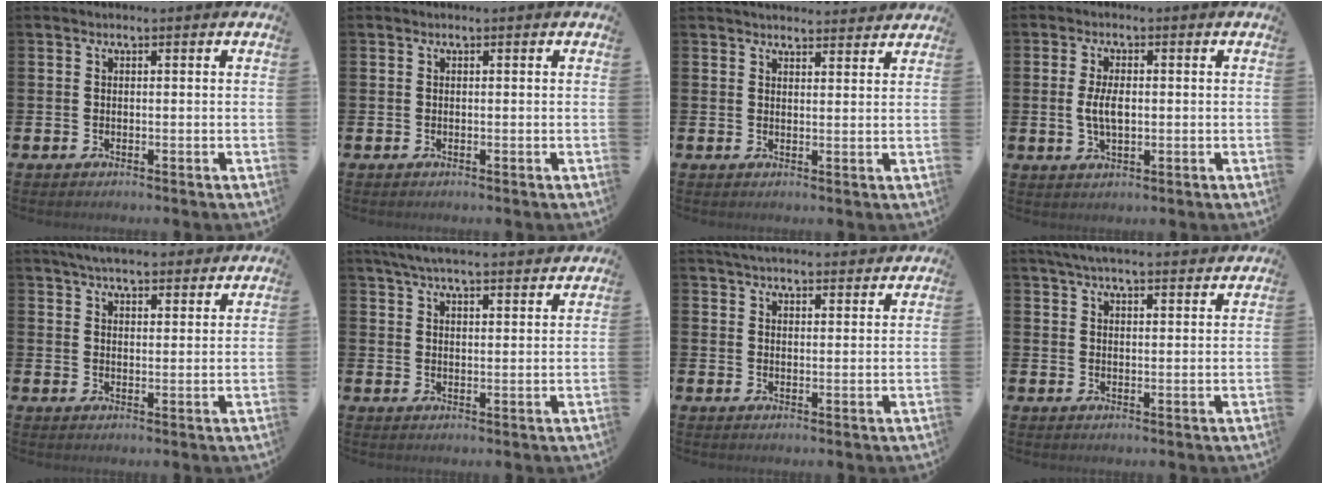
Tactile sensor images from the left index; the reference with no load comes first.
{"total": 0.0}
{"total": 3.1, "force": [3.1, 0.5, 0.3], "torque": [-0.001, -0.018, 0.054]}
{"total": 4.0, "force": [0.2, 1.9, 3.5], "torque": [-0.062, -0.001, -0.004]}
{"total": 5.3, "force": [5.1, 0.9, 1.2], "torque": [-0.035, -0.016, 0.094]}
{"total": 5.8, "force": [5.6, 0.4, 1.6], "torque": [-0.045, -0.022, 0.102]}
{"total": 4.6, "force": [4.4, 0.7, 0.8], "torque": [-0.025, -0.019, 0.081]}
{"total": 4.9, "force": [4.7, 0.5, 1.5], "torque": [-0.041, -0.016, 0.086]}